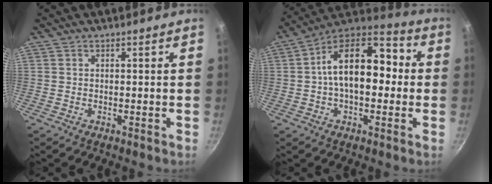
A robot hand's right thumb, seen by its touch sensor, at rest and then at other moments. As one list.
[{"total": 17.6, "force": [1.0, 10.0, 14.5], "torque": [-0.208, 0.044, 0.003]}]